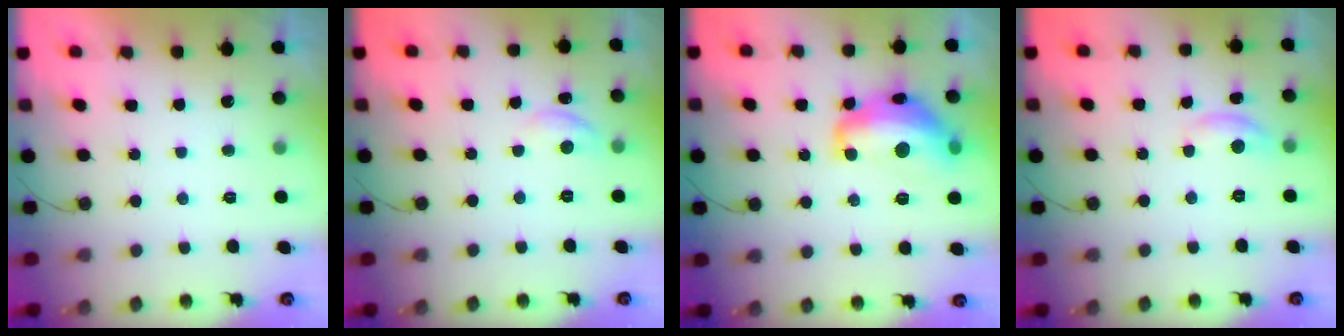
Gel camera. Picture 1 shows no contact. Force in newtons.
{"total": 6.6, "press": 6.5, "slide": 0.7}
{"total": 15.5, "press": 15.5, "slide": 0.8}
{"total": 6.7, "press": 6.7, "slide": 0.4}